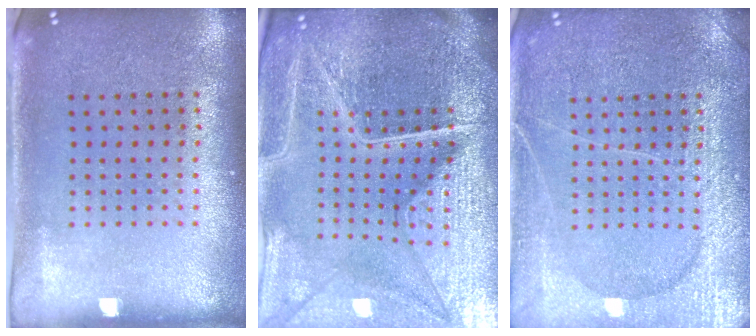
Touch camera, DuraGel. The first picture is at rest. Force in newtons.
{"total": 6.5, "press": 5.8, "slide": 3.1}
{"total": 5.5, "press": 5.5, "slide": 0.7}